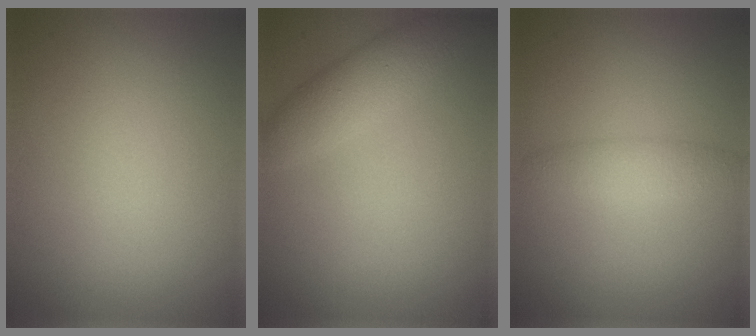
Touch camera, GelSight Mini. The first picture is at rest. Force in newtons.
{"total": 3.0, "press": 3.0, "slide": 0.2}
{"total": 1.9, "press": 1.9, "slide": 0.0}